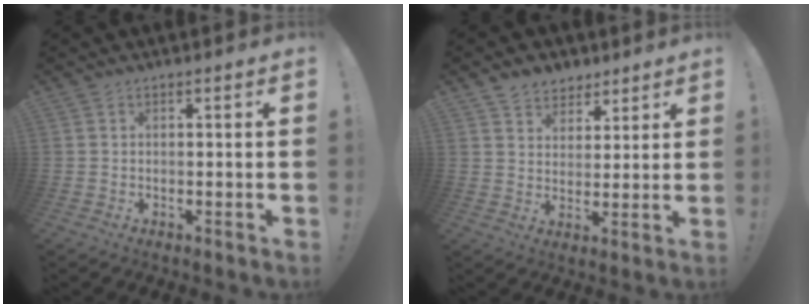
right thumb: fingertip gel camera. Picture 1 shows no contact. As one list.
[{"total": 6.9, "force": [4.9, 4.7, 0.8], "torque": [-0.016, -0.032, 0.097]}]